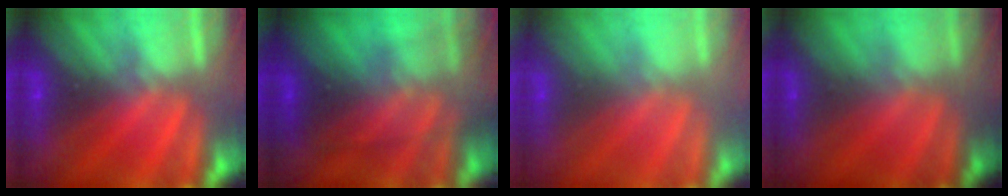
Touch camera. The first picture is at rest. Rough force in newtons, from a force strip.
{"total": 4.9}
{"total": 2.7}
{"total": 1.5}